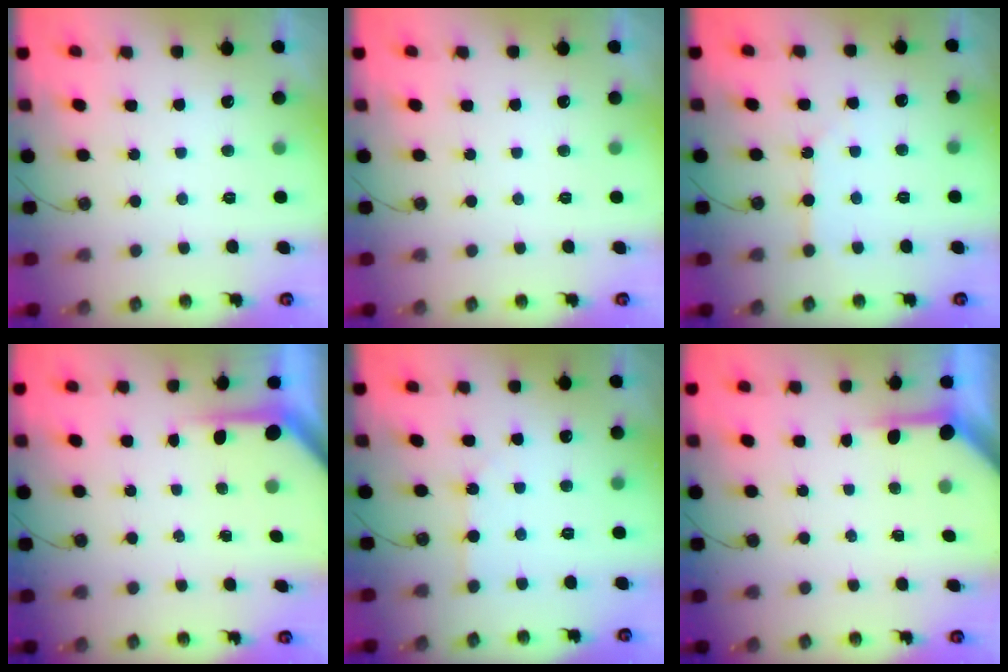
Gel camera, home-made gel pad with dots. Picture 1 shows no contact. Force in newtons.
{"total": 0.0}
{"total": 4.8, "press": 4.7, "slide": 0.7}
{"total": 3.9, "press": 3.9, "slide": 0.3}
{"total": 2.7, "press": 2.7, "slide": 0.4}
{"total": 4.0, "press": 4.0, "slide": 0.4}